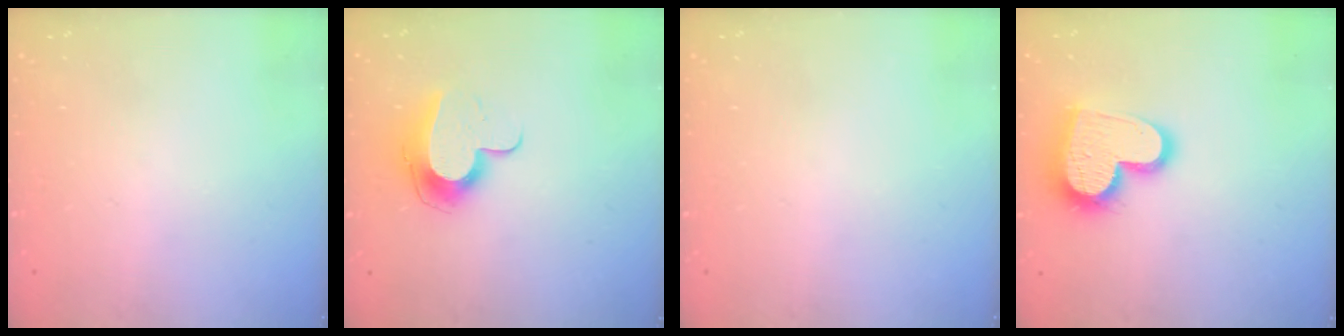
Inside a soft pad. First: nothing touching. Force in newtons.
{"total": 10.7, "press": 10.6, "slide": 0.7}
{"total": 0.0}
{"total": 16.4, "press": 16.3, "slide": 1.2}